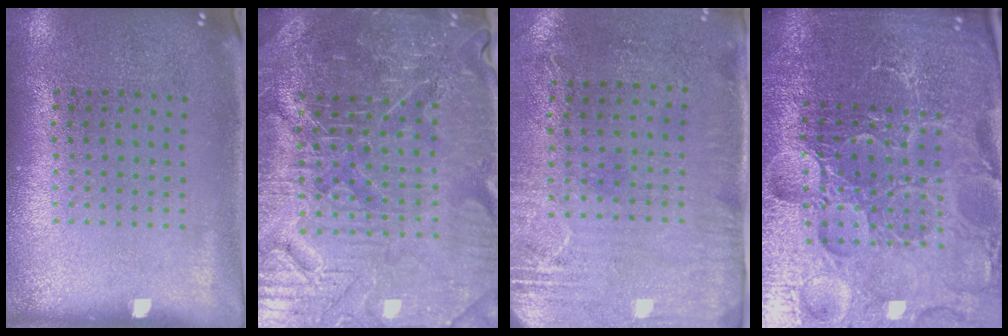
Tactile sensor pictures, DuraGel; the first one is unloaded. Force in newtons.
{"total": 5.4, "press": 5.1, "slide": 1.8}
{"total": 2.9, "press": 2.4, "slide": 1.7}
{"total": 5.6, "press": 5.2, "slide": 2.1}